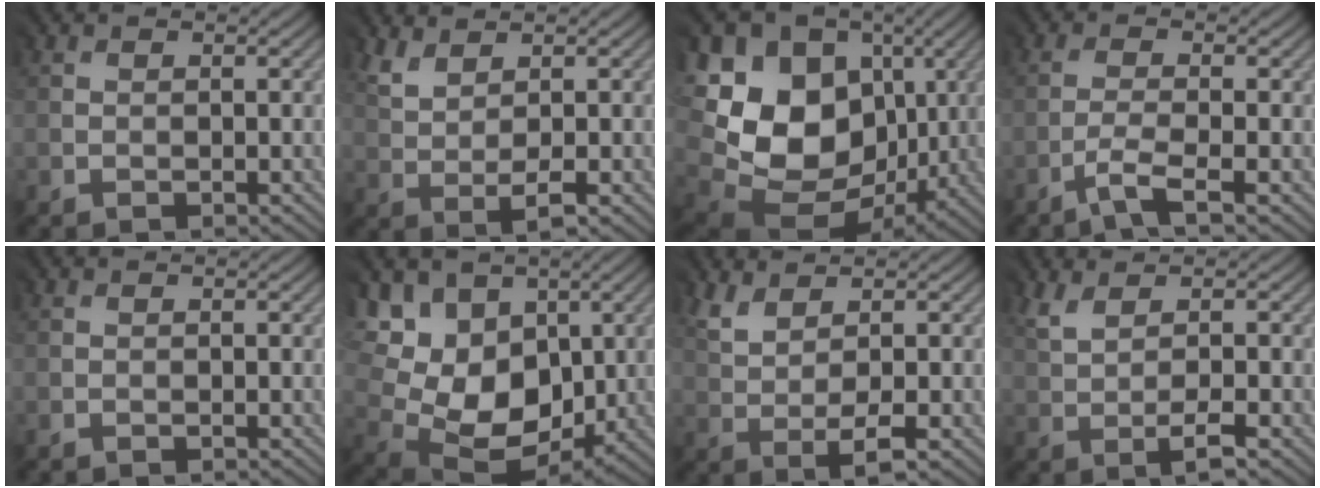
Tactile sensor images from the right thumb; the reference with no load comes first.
{"total": 3.4, "force": [2.3, 0.8, 2.3], "torque": [-0.061, -0.001, 0.047]}
{"total": 16.0, "force": [1.9, 13.0, 9.3], "torque": [-0.212, -0.026, 0.057]}
{"total": 3.3, "force": [-2.2, 0.0, 2.4], "torque": [-0.056, 0.004, -0.051]}
{"total": 0.0}
{"total": 13.6, "force": [3.3, 10.2, 8.4], "torque": [-0.189, -0.007, 0.076]}
{"total": 3.9, "force": [2.2, 1.0, 3.0], "torque": [-0.073, -0.002, 0.045]}
{"total": 3.0, "force": [1.0, 0.3, 2.8], "torque": [-0.065, 0.001, 0.020]}